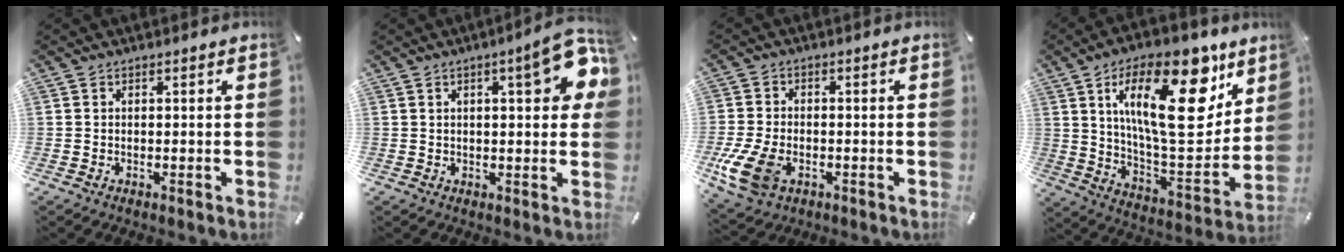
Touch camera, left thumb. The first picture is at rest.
{"total": 12.4, "force": [4.1, 4.1, 11.0], "torque": [-0.135, -0.016, 0.062]}
{"total": 11.3, "force": [-3.7, 7.9, 7.2], "torque": [-0.157, 0.008, -0.064]}
{"total": 27.1, "force": [12.6, 11.4, 21.1], "torque": [-0.329, -0.068, 0.204]}